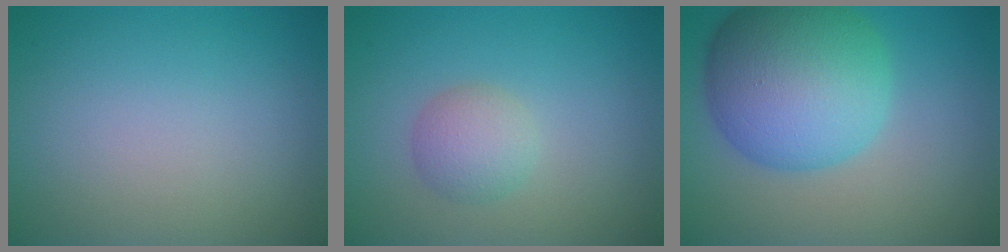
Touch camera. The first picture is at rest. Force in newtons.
{"total": 2.5, "press": 2.4, "slide": 0.2}
{"total": 10.9, "press": 10.9, "slide": 0.2}